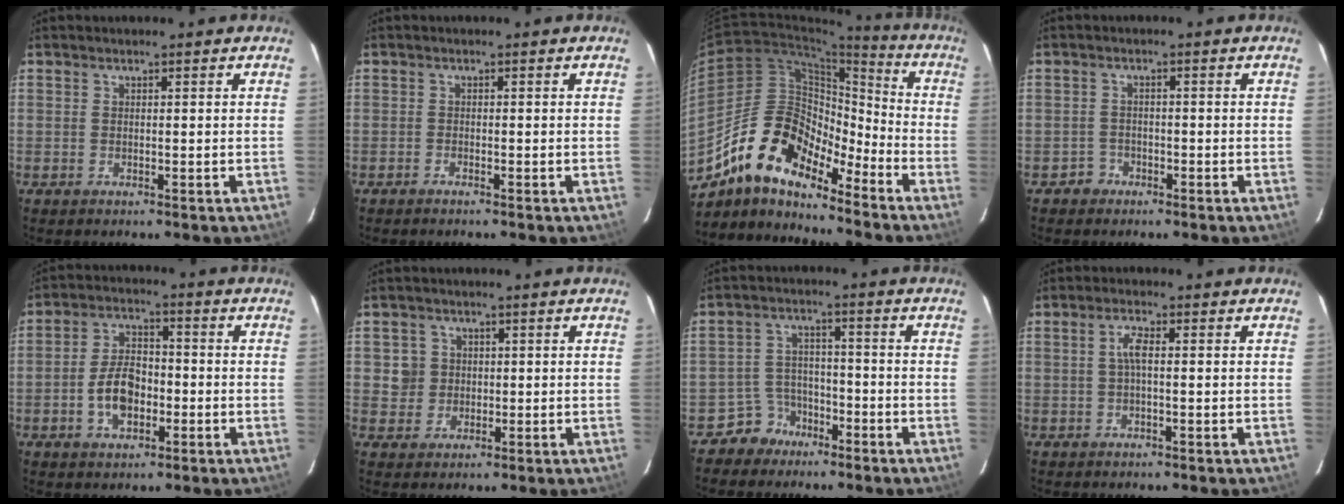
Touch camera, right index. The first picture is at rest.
{"total": 0.7, "force": [-0.7, 0.1, 0.1], "torque": [-0.008, 0.000, -0.016]}
{"total": 16.1, "force": [-12.4, 5.8, 8.5], "torque": [-0.152, 0.004, -0.237]}
{"total": 2.4, "force": [-1.5, 1.9, -0.3], "torque": [0.004, 0.012, -0.024]}
{"total": 8.1, "force": [-2.5, 4.9, 6.0], "torque": [-0.118, 0.016, -0.037]}
{"total": 3.8, "force": [0.4, 3.8, 0.3], "torque": [0.006, 0.018, 0.011]}
{"total": 5.6, "force": [-4.1, 3.8, -0.3], "torque": [-0.003, 0.025, -0.073]}
{"total": 2.5, "force": [0.1, 0.5, 2.4], "torque": [-0.051, 0.006, 0.002]}